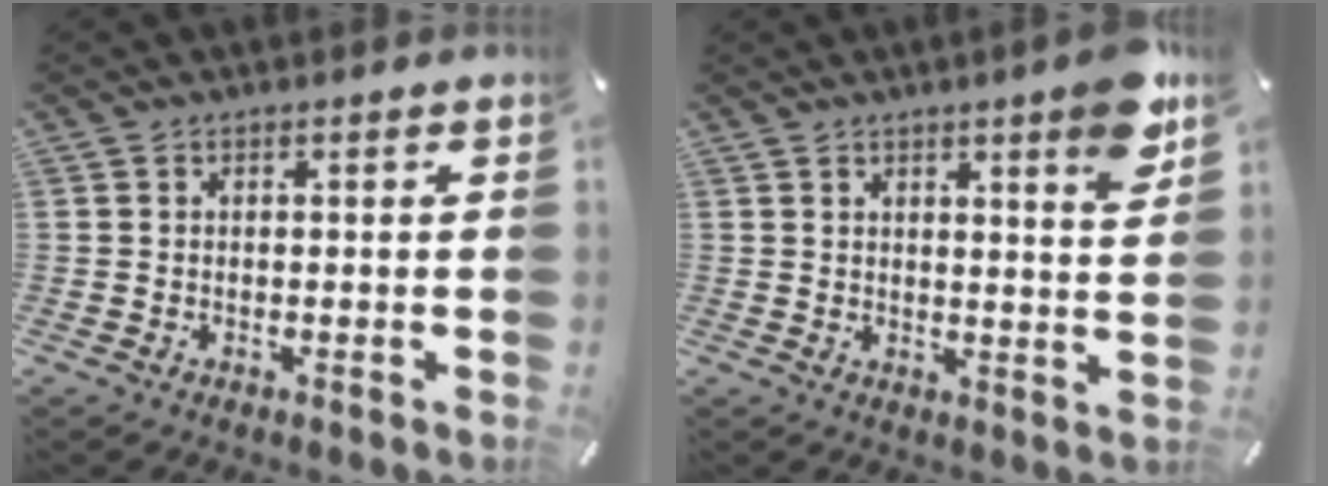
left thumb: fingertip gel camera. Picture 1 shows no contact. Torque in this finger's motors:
{"motor_torque": [0.72, -0.18, 0.43, 0.04, 0.08]}